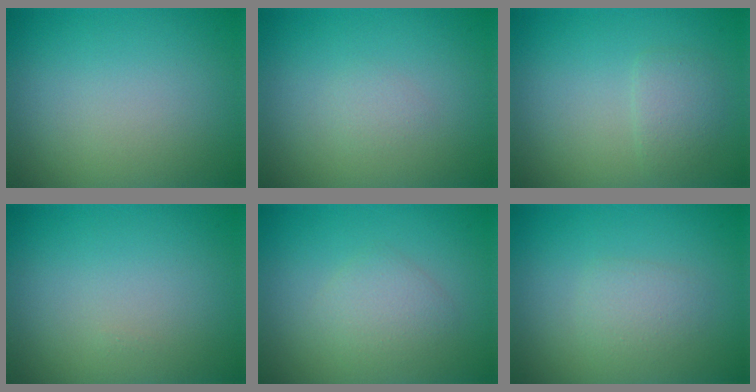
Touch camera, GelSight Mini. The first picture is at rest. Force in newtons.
{"total": 0.6, "press": 0.6, "slide": 0.1}
{"total": 1.6, "press": 1.6, "slide": 0.0}
{"total": 0.0}
{"total": 2.1, "press": 2.1, "slide": 0.1}
{"total": 1.6, "press": 1.6, "slide": 0.1}